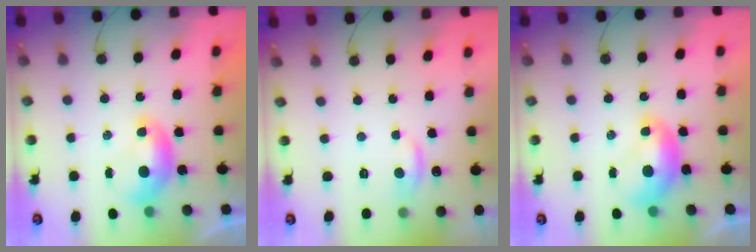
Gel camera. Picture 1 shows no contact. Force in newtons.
{"total": 0.6, "press": 0.2, "slide": 0.6}
{"total": 1.6, "press": 1.5, "slide": 0.2}